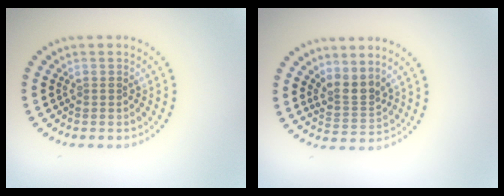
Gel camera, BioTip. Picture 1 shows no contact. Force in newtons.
{"total": 2.6, "press": 1.9, "slide": 1.7}